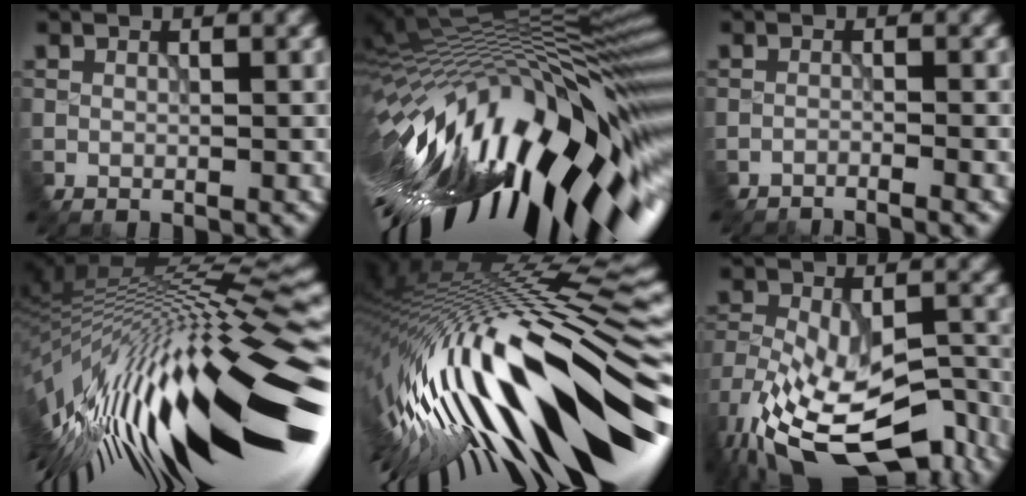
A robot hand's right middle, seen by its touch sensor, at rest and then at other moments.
{"total": 18.1, "force": [-6.2, 5.7, 16.0], "torque": [-0.270, -0.001, -0.115]}
{"total": 2.4, "force": [-2.3, -0.1, 0.7], "torque": [-0.014, 0.007, -0.048]}
{"total": 17.2, "force": [-3.0, 4.7, 16.3], "torque": [-0.274, 0.011, -0.059]}
{"total": 16.7, "force": [-3.6, 5.4, 15.4], "torque": [-0.239, 0.020, -0.070]}
{"total": 15.6, "force": [-10.7, 7.6, 8.5], "torque": [-0.176, -0.023, -0.143]}